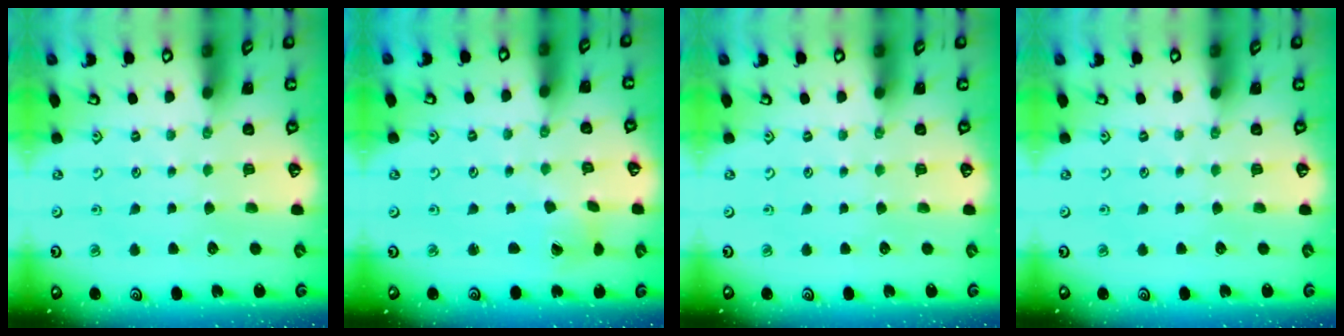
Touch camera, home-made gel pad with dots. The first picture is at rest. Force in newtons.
{"total": 1.8, "press": 1.8, "slide": 0.2}
{"total": 0.0}
{"total": 0.0}